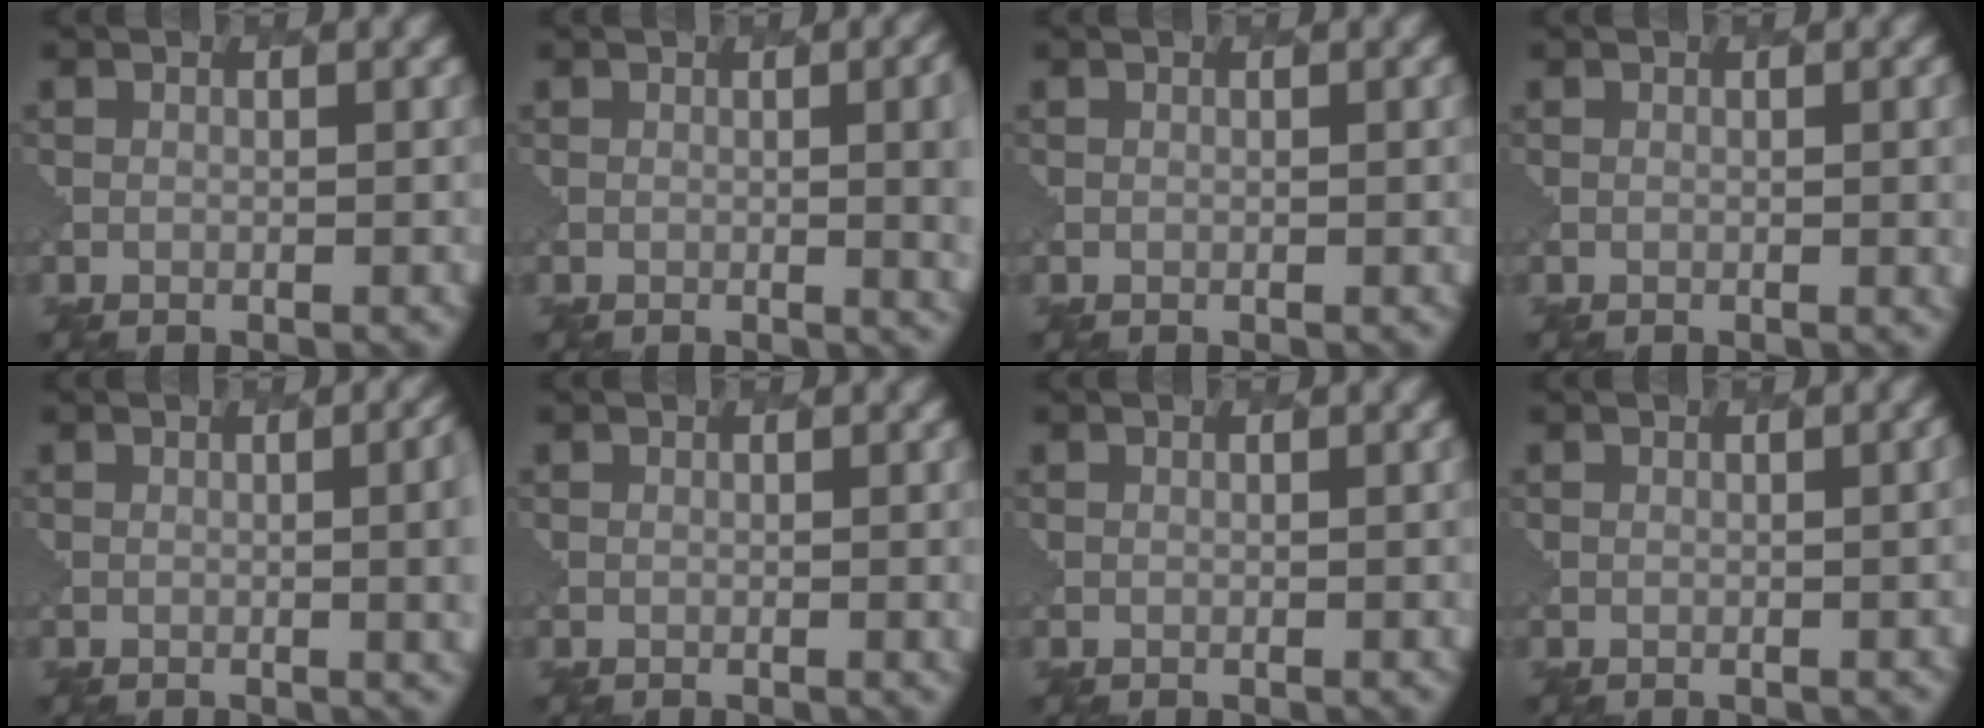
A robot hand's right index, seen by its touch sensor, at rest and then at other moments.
{"total": 6.4, "force": [0.3, 2.7, 5.7], "torque": [-0.035, 0.006, 0.000]}
{"total": 0.0}
{"total": 2.4, "force": [0.2, 0.9, 2.2], "torque": [-0.015, 0.003, 0.000]}
{"total": 6.9, "force": [0.2, 3.3, 6.1], "torque": [-0.032, 0.007, -0.003]}
{"total": 2.2, "force": [0.1, 0.9, 2.1], "torque": [-0.014, 0.003, -0.001]}
{"total": 1.0, "force": [0.2, 0.3, 0.9], "torque": [-0.002, 0.003, 0.003]}
{"total": 1.7, "force": [0.0, 0.8, 1.5], "torque": [0.002, 0.009, -0.001]}